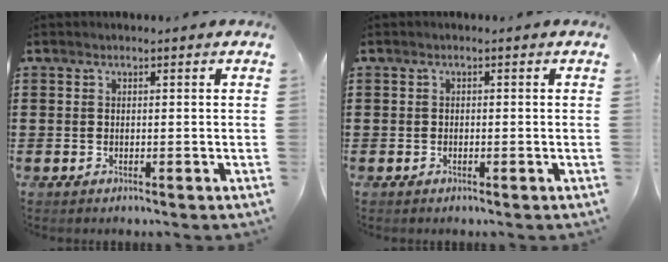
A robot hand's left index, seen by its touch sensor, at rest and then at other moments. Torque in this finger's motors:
{"motor_torque": [-0.06, -0.04, 0.03, -0.01]}